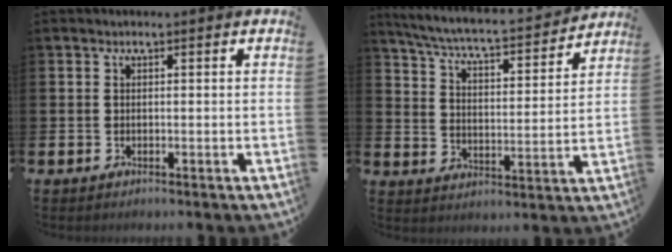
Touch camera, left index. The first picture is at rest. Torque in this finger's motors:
{"motor_torque": [0.44, -0.61, 0.44, 0.08]}